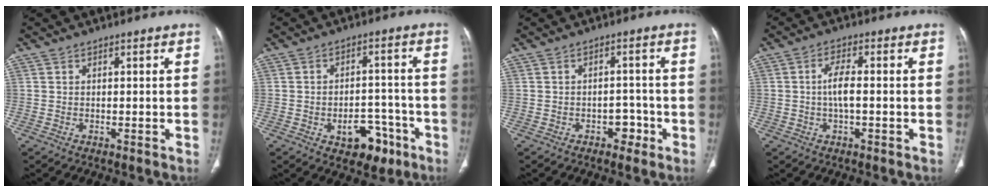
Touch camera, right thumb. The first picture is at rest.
{"total": 9.2, "force": [-4.3, 5.9, 5.6], "torque": [-0.044, 0.041, -0.050]}
{"total": 3.5, "force": [-1.8, 2.5, 1.8], "torque": [-0.004, 0.019, -0.024]}
{"total": 4.2, "force": [-0.3, 1.5, 4.0], "torque": [-0.087, 0.007, -0.010]}